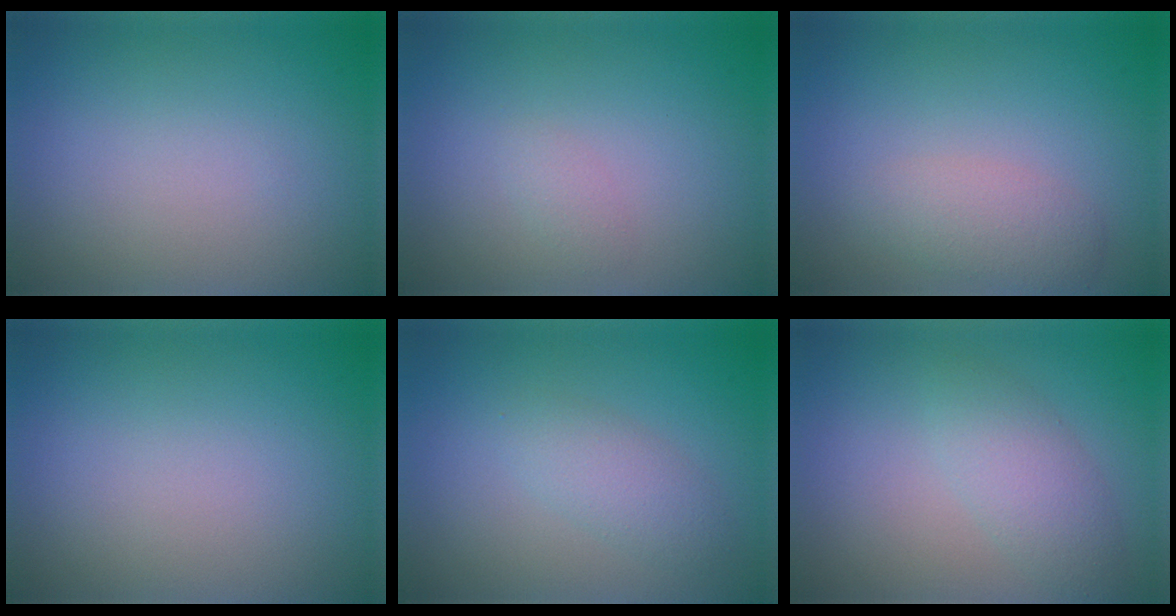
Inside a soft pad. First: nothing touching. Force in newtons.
{"total": 0.8, "press": 0.8, "slide": 0.0}
{"total": 2.3, "press": 2.3, "slide": 0.1}
{"total": 0.0}
{"total": 2.2, "press": 2.2, "slide": 0.1}
{"total": 2.7, "press": 2.7, "slide": 0.0}